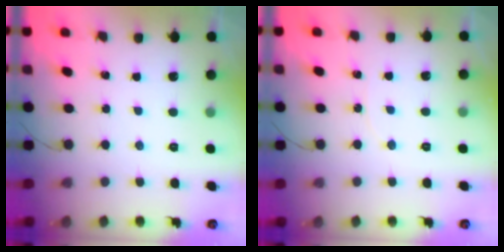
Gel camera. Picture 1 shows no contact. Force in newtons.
{"total": 3.9, "press": 3.9, "slide": 0.6}